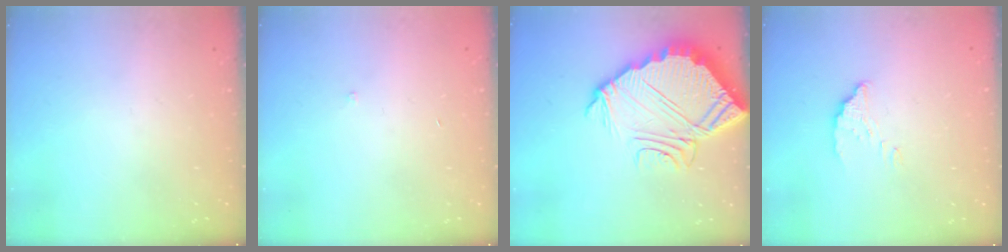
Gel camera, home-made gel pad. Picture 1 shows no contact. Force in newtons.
{"total": 3.1, "press": 3.1, "slide": 0.2}
{"total": 11.4, "press": 11.4, "slide": 0.9}
{"total": 3.3, "press": 3.3, "slide": 0.1}